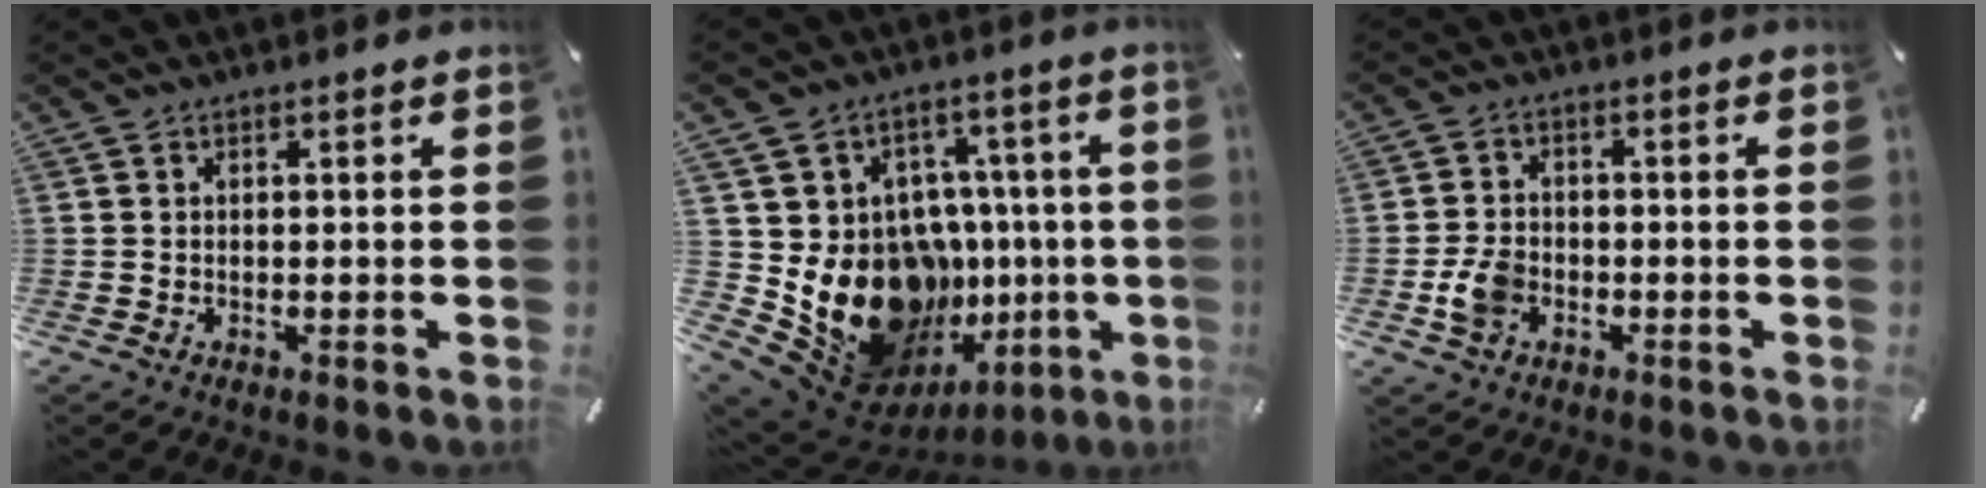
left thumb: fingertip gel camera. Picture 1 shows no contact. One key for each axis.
{"total": 21.2, "fx": -4.6, "fy": 17.0, "fz": 11.7, "tx": -0.184, "ty": -0.004, "tz": -0.032}
{"total": 6.1, "fx": -2.0, "fy": 4.6, "fz": 3.4, "tx": -0.082, "ty": 0.005, "tz": -0.038}